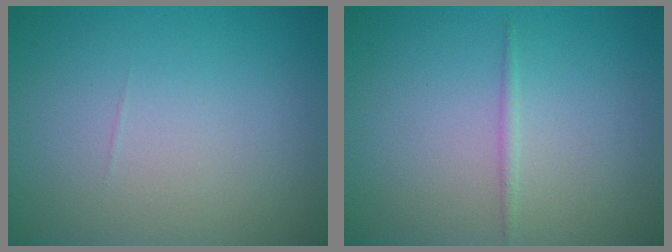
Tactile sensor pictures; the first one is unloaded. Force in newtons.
{"total": 0.7, "press": 0.7, "slide": 0.0}